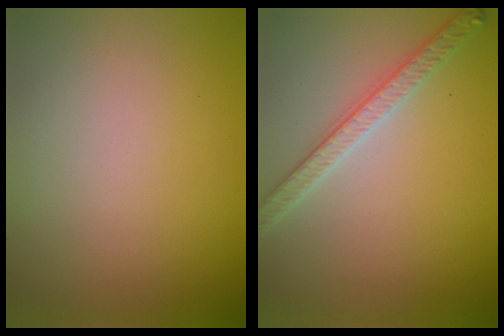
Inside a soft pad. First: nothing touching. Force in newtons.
{"total": 2.8, "press": 2.7, "slide": 0.7}